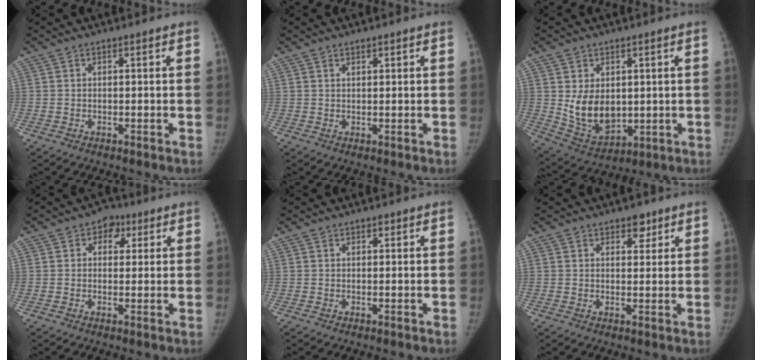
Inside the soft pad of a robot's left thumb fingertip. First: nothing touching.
{"total": 1.0, "force": [0.7, 0.4, 0.5], "torque": [-0.005, -0.004, 0.012]}
{"total": 10.7, "force": [0.9, 7.6, 7.5], "torque": [-0.096, -0.021, 0.043]}
{"total": 4.4, "force": [1.8, 3.4, 2.0], "torque": [0.004, 0.000, 0.019]}
{"total": 0.8, "force": [0.5, 0.4, 0.4], "torque": [-0.001, -0.003, 0.006]}
{"total": 3.4, "force": [2.1, 2.0, 1.7], "torque": [0.001, -0.011, 0.029]}